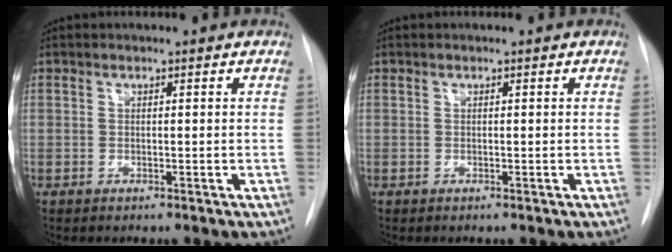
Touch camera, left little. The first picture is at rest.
{"total": 0.0}